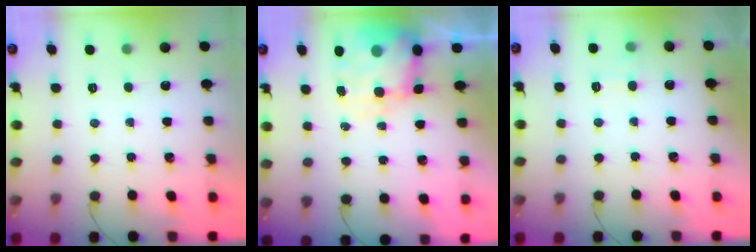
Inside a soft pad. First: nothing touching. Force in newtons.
{"total": 9.0, "press": 8.8, "slide": 2.0}
{"total": 6.3, "press": 6.0, "slide": 1.7}